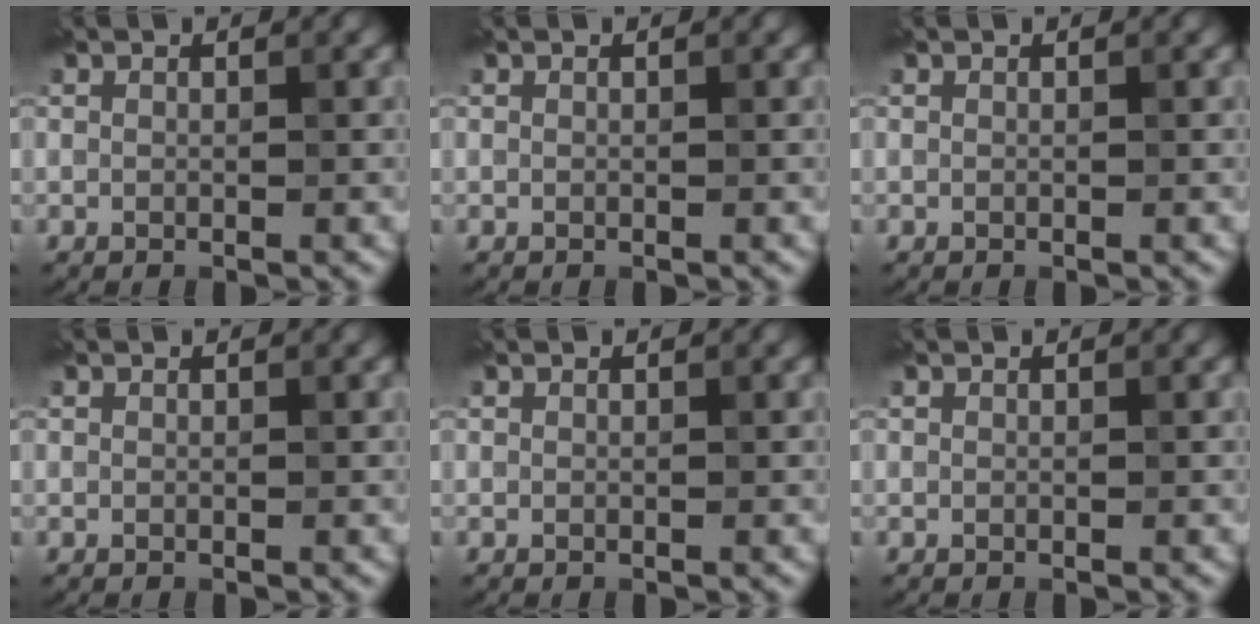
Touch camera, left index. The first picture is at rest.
{"total": 0.0}
{"total": 0.0}
{"total": 0.0}
{"total": 0.0}
{"total": 0.0}